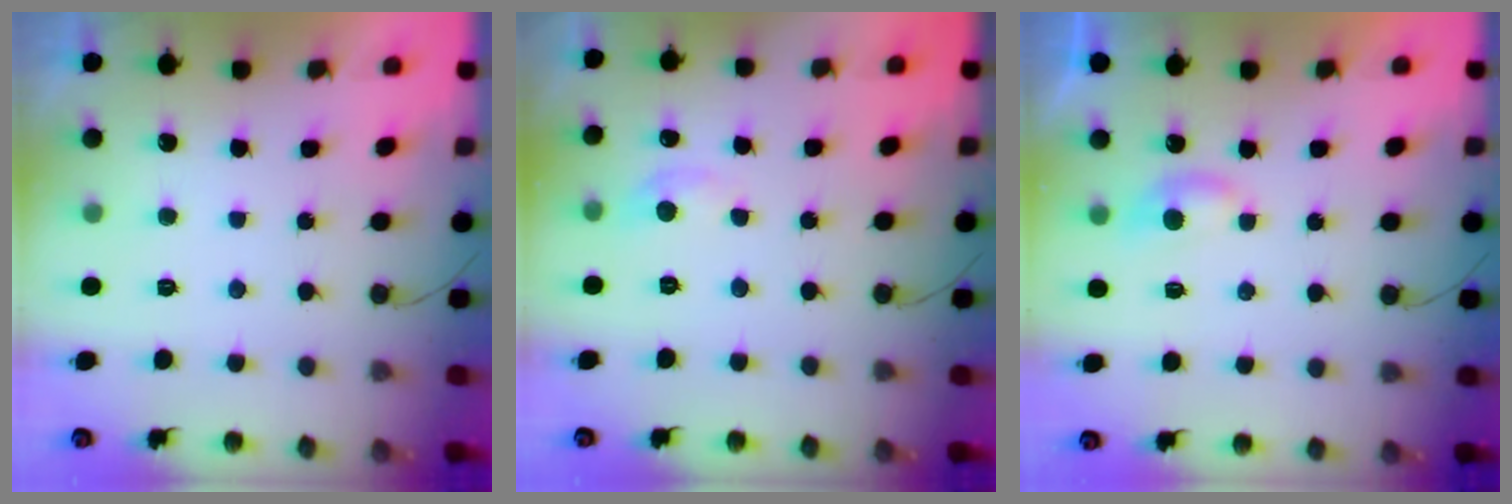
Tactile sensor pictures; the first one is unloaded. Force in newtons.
{"total": 5.0, "press": 4.9, "slide": 0.6}
{"total": 5.3, "press": 5.2, "slide": 0.6}